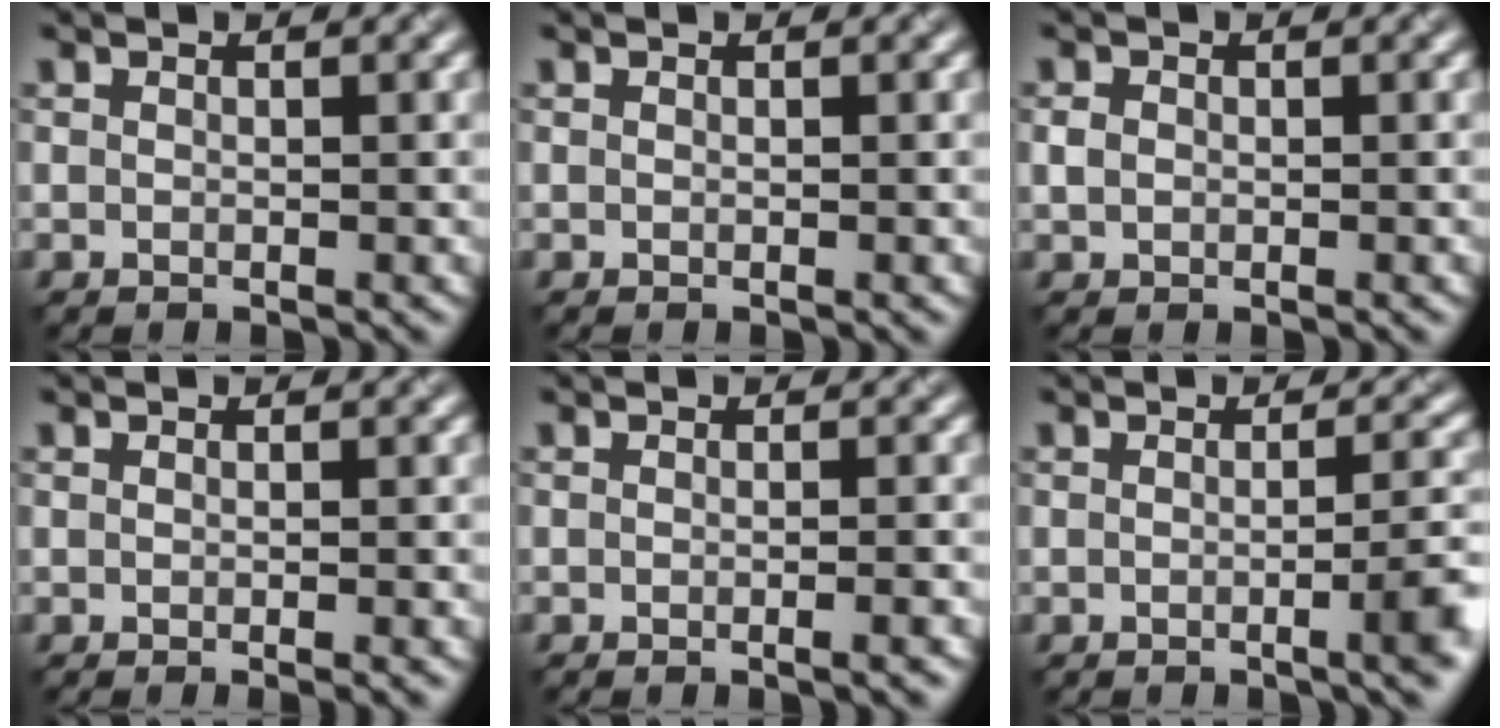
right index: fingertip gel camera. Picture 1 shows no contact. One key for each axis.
{"total": 0.0}
{"total": 0.8, "fx": -0.4, "fy": 0.7, "fz": 0.3, "tx": -0.004, "ty": 0.007, "tz": 0.001}
{"total": 1.7, "fx": -0.3, "fy": 0.7, "fz": 1.4, "tx": -0.003, "ty": 0.003, "tz": -0.013}
{"total": 2.4, "fx": -0.6, "fy": 1.1, "fz": 2.1, "tx": -0.002, "ty": 0.008, "tz": -0.024}
{"total": 4.2, "fx": -1.2, "fy": 1.0, "fz": 3.9, "tx": -0.037, "ty": 0.008, "tz": -0.014}